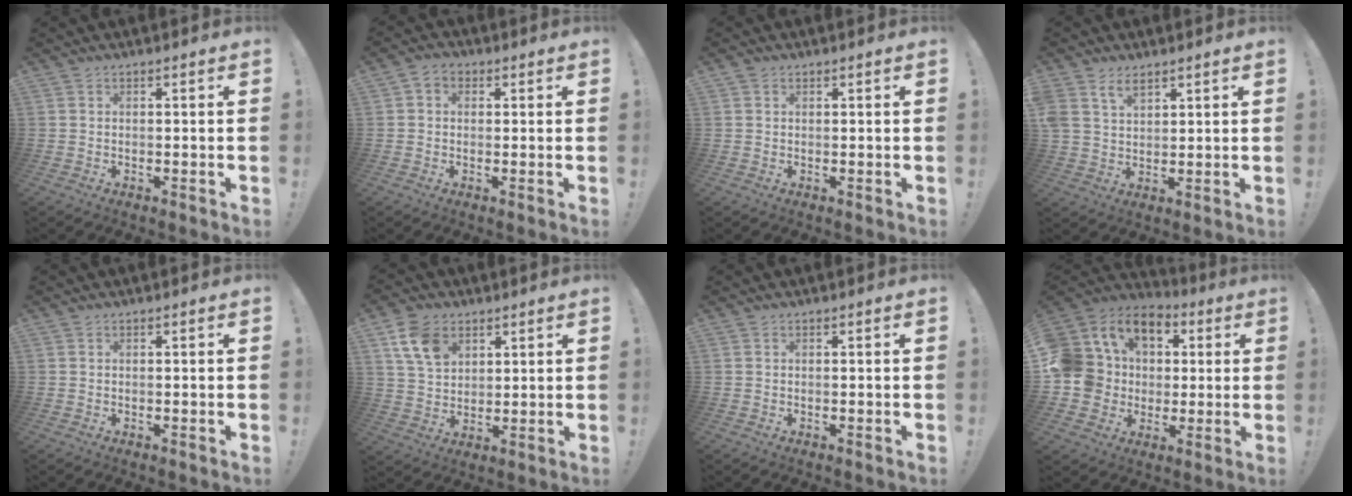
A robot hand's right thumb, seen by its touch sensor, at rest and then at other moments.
{"total": 3.6, "force": [0.6, 2.8, 2.2], "torque": [-0.035, 0.005, 0.011]}
{"total": 0.6, "force": [0.4, 0.4, 0.1], "torque": [-0.003, 0.000, 0.007]}
{"total": 6.0, "force": [4.0, 3.5, 2.8], "torque": [-0.052, -0.014, 0.079]}
{"total": 0.0}
{"total": 11.0, "force": [5.5, 7.5, 5.7], "torque": [-0.100, -0.013, 0.111]}
{"total": 0.0}
{"total": 13.6, "force": [2.2, 12.5, 4.9], "torque": [-0.095, -0.009, 0.061]}